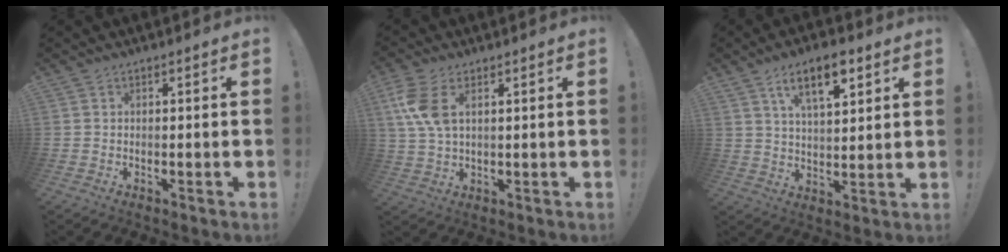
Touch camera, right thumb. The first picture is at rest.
{"total": 9.1, "force": [3.1, 4.6, 7.2], "torque": [-0.155, -0.009, 0.056]}
{"total": 10.8, "force": [5.9, 4.2, 8.0], "torque": [-0.128, -0.015, 0.101]}